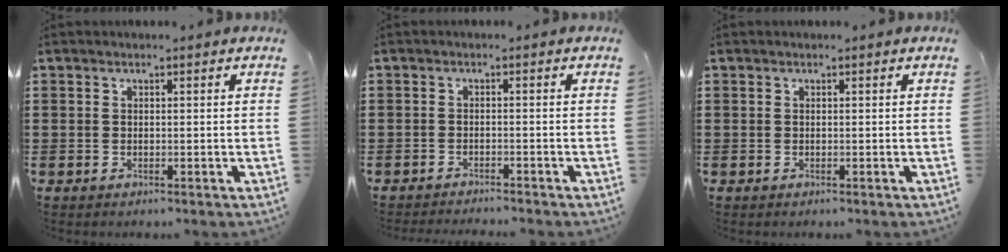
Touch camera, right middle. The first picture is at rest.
{"total": 1.3, "force": [-1.3, -0.2, 0.1], "torque": [-0.003, 0.002, -0.026]}
{"total": 0.0}